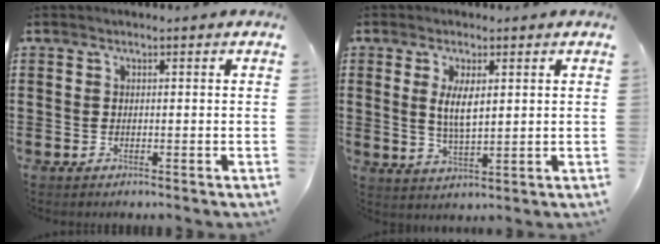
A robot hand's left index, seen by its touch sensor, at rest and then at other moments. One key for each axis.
{"total": 4.8, "fx": 1.2, "fy": 1.7, "fz": 4.4, "tx": -0.081, "ty": 0.002, "tz": 0.019}